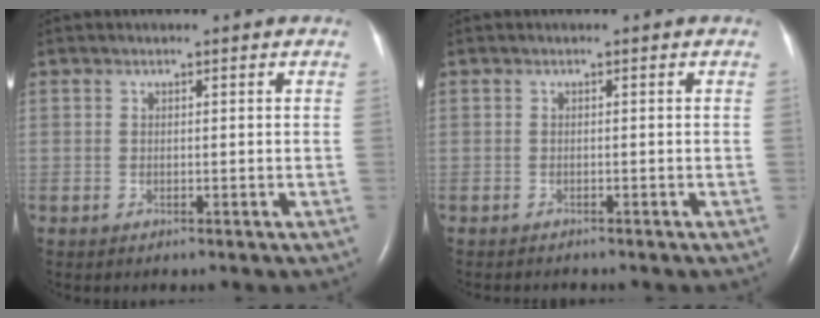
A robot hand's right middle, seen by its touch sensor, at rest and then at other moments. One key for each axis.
{"total": 1.6, "fx": -1.5, "fy": 0.3, "fz": 0.5, "tx": -0.010, "ty": -0.004, "tz": -0.018}